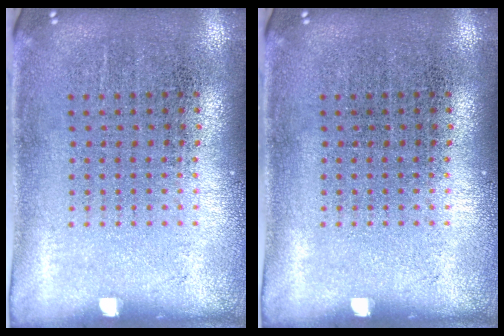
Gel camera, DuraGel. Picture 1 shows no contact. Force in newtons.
{"total": 0.0}